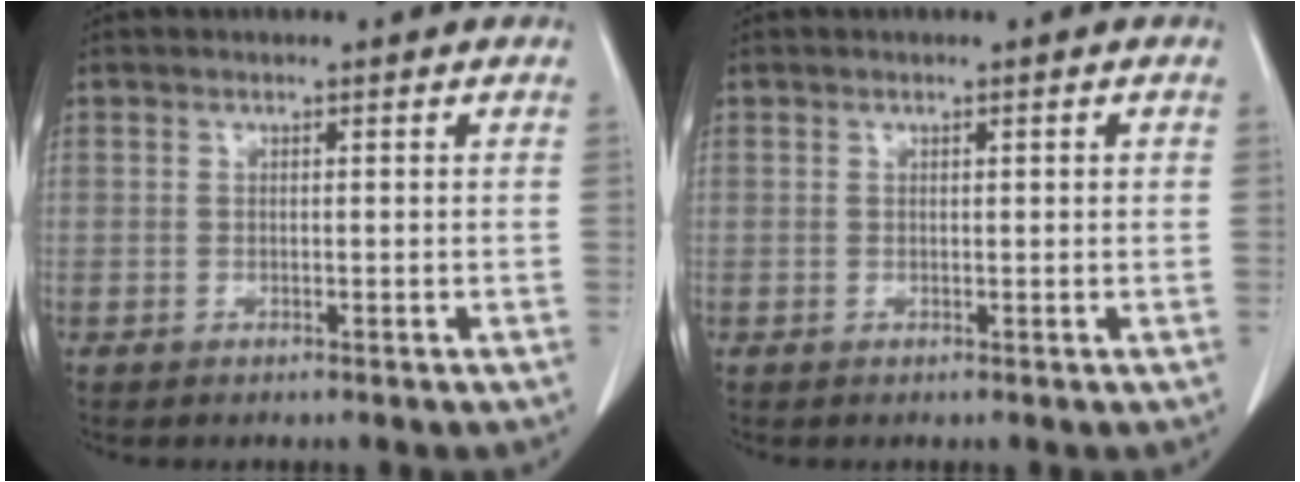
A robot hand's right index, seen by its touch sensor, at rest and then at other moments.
{"total": 0.7, "force": [0.2, 0.1, 0.7], "torque": [-0.012, 0.003, 0.003]}